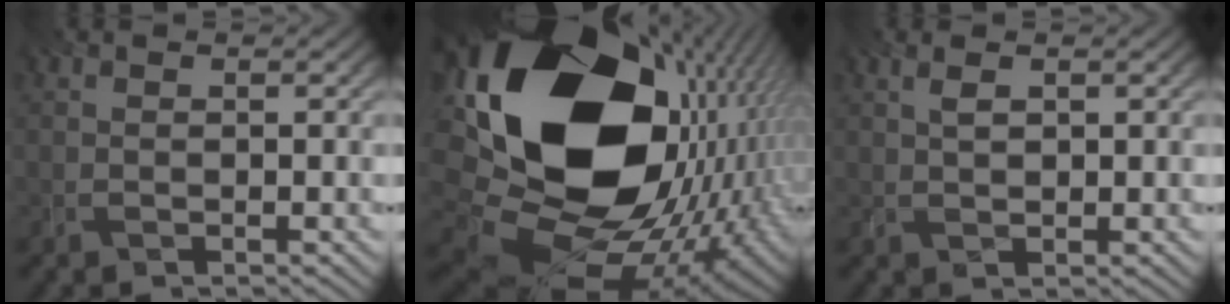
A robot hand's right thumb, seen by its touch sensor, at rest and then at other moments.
{"total": 24.1, "force": [3.5, 16.8, 17.0], "torque": [-0.351, -0.044, 0.077]}
{"total": 1.8, "force": [0.7, 0.9, 1.4], "torque": [-0.033, 0.002, 0.017]}